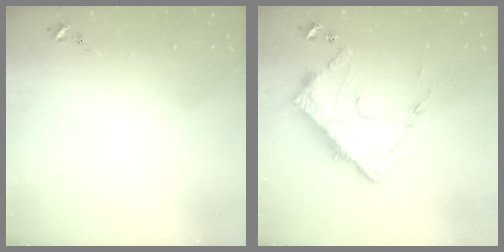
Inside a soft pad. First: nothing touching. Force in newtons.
{"total": 16.0, "press": 15.9, "slide": 1.5}